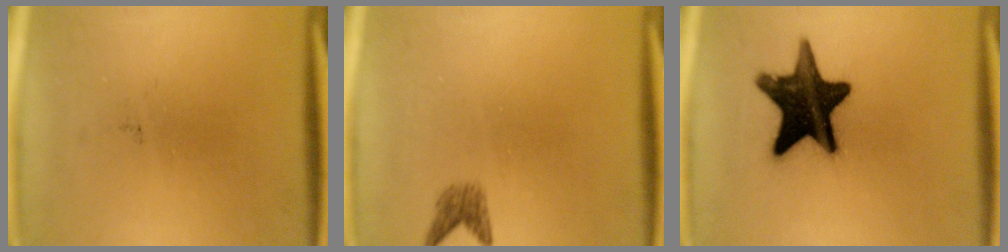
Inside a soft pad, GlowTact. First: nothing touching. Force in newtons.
{"total": 1.8}
{"total": 16.8}